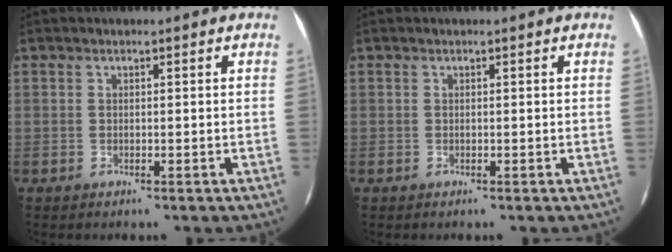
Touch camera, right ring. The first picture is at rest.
{"total": 0.0}